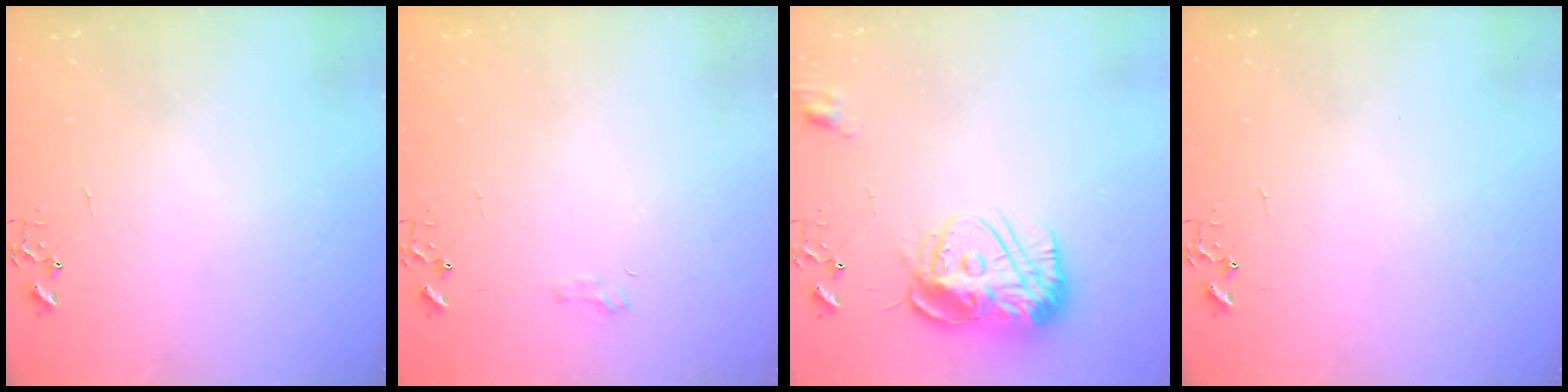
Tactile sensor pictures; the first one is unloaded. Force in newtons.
{"total": 5.5, "press": 5.4, "slide": 0.7}
{"total": 16.7, "press": 16.6, "slide": 1.5}
{"total": 0.0}